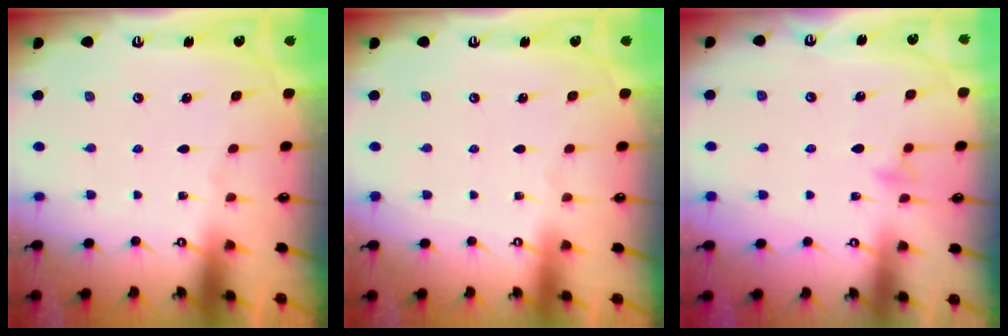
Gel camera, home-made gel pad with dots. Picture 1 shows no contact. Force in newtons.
{"total": 4.0, "press": 4.0, "slide": 0.1}
{"total": 5.6, "press": 5.6, "slide": 0.5}